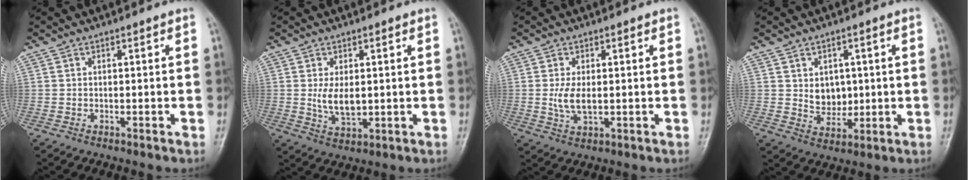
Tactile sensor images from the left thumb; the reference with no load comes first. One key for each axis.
{"total": 5.5, "fx": 0.5, "fy": 3.0, "fz": 4.6, "tx": -0.077, "ty": -0.013, "tz": 0.015}
{"total": 4.6, "fx": 0.1, "fy": 2.4, "fz": 4.0, "tx": -0.081, "ty": -0.011, "tz": 0.005}
{"total": 5.7, "fx": 0.9, "fy": 4.5, "fz": 3.4, "tx": -0.024, "ty": -0.011, "tz": 0.025}